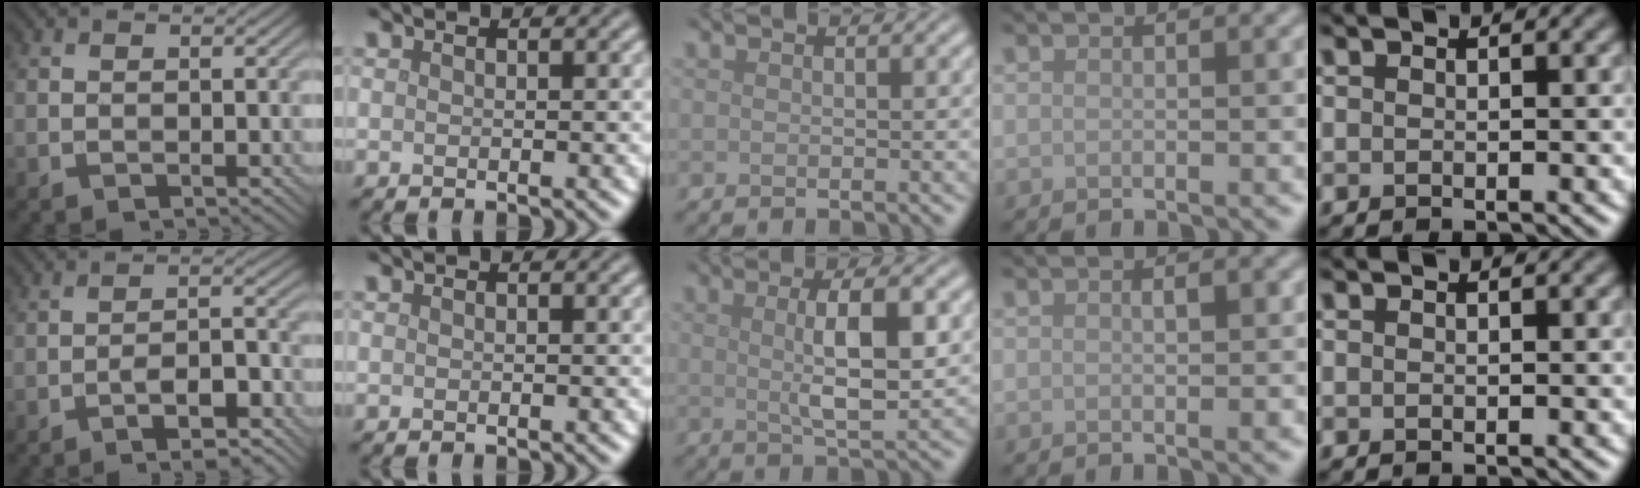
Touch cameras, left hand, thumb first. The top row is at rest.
{"thumb": {"total": 6.1, "force": [-3.8, 1.7, 4.5], "torque": [-0.068, 0.011, -0.061]}, "middle": {"total": 5.3, "force": [0.8, 1.3, 5.1], "torque": [-0.082, 0.002, 0.016]}, "ring": {"total": 1.1, "force": [0.1, 0.5, 1.0], "torque": [-0.014, -0.003, 0.003]}}